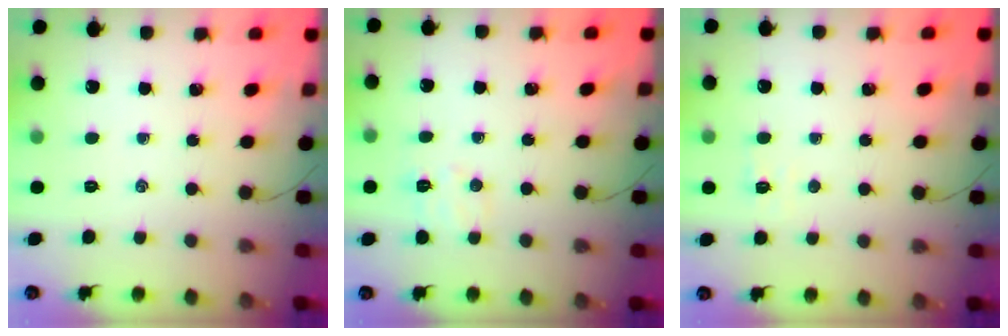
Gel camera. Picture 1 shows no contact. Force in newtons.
{"total": 6.7, "press": 6.6, "slide": 1.3}
{"total": 2.3, "press": 2.1, "slide": 0.8}